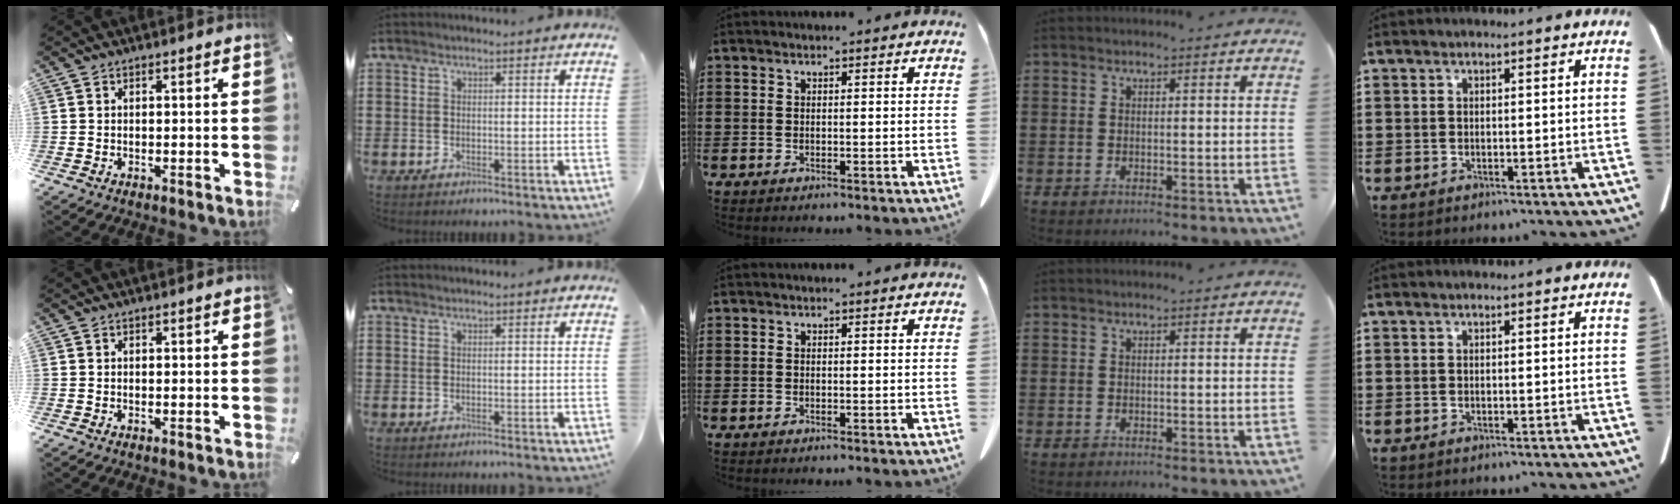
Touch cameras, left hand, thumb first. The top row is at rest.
{}